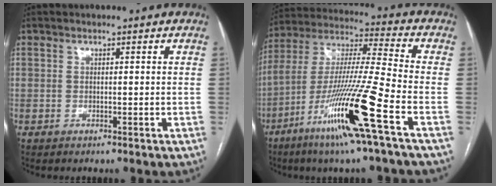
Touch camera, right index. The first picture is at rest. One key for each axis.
{"total": 18.6, "fx": -8.8, "fy": -1.0, "fz": 16.4, "tx": -0.346, "ty": -0.036, "tz": -0.170}